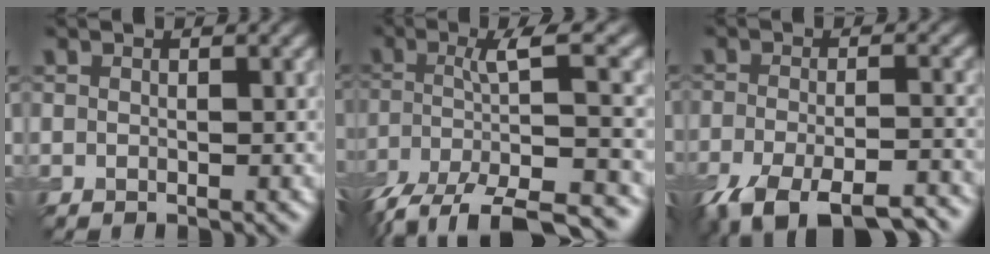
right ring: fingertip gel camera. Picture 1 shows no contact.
{"total": 9.2, "force": [-4.5, 2.9, 7.5], "torque": [-0.134, 0.003, -0.080]}
{"total": 9.7, "force": [-7.2, 3.0, 5.8], "torque": [-0.108, -0.027, -0.112]}